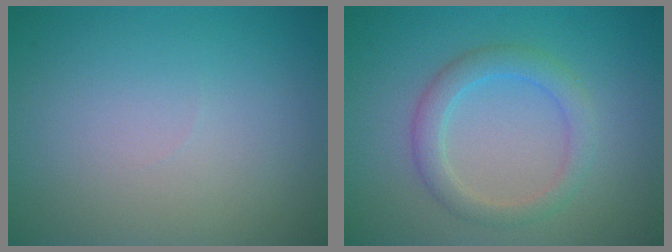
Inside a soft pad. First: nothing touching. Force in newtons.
{"total": 1.9, "press": 1.9, "slide": 0.2}